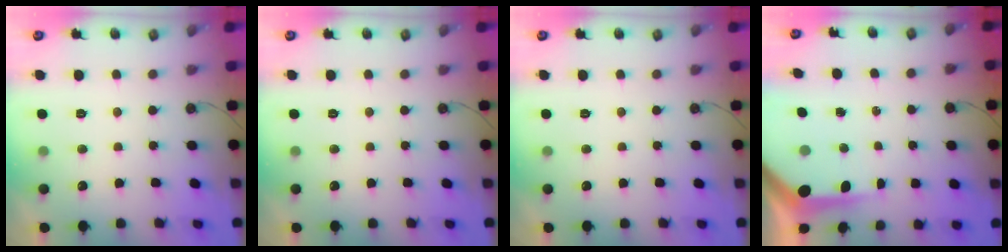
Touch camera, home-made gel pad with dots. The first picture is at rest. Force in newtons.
{"total": 0.0}
{"total": 0.0}
{"total": 6.5, "press": 6.5, "slide": 0.6}